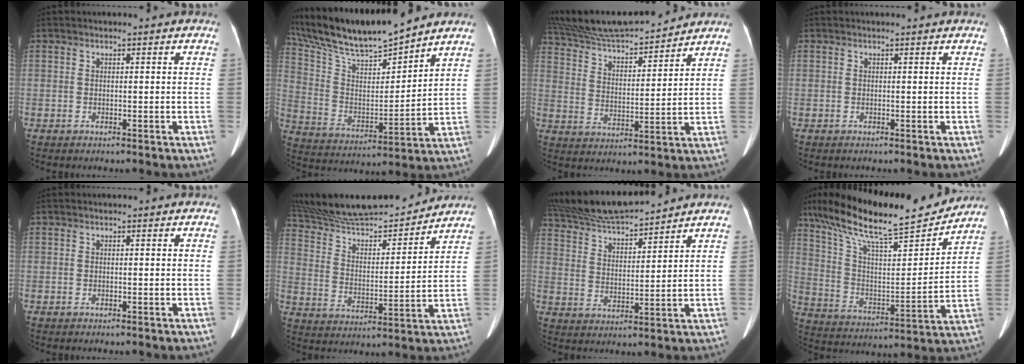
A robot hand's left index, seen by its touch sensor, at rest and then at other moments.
{"total": 17.9, "force": [16.1, 1.4, 7.7], "torque": [-0.160, 0.011, 0.297]}
{"total": 18.9, "force": [17.5, 2.2, 6.7], "torque": [-0.130, 0.022, 0.291]}
{"total": 1.3, "force": [1.2, 0.0, 0.3], "torque": [-0.009, 0.011, 0.015]}
{"total": 0.0}
{"total": 21.2, "force": [19.7, 3.0, 7.2], "torque": [-0.136, 0.004, 0.319]}
{"total": 14.6, "force": [13.6, 0.8, 5.3], "torque": [-0.107, 0.019, 0.246]}
{"total": 22.8, "force": [19.3, 2.6, 11.8], "torque": [-0.215, 0.009, 0.316]}